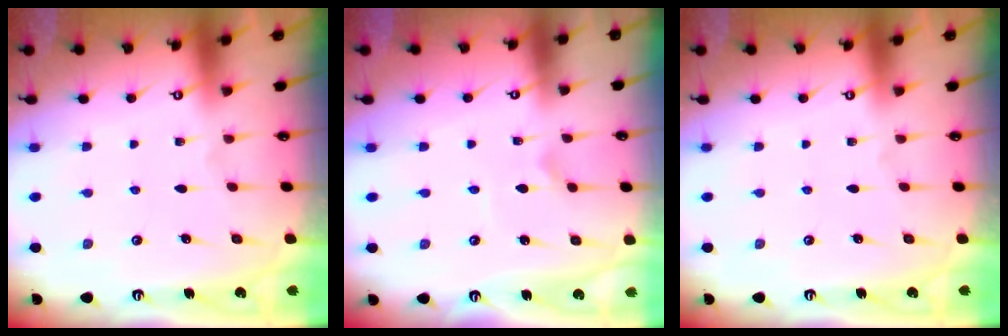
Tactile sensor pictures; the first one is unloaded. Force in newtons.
{"total": 1.7, "press": 1.6, "slide": 0.1}
{"total": 0.0}